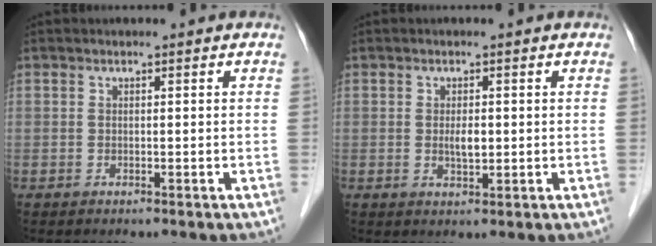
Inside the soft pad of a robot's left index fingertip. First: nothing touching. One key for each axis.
{"total": 2.1, "fx": -0.1, "fy": 0.8, "fz": 2.0, "tx": -0.038, "ty": -0.005, "tz": -0.001}